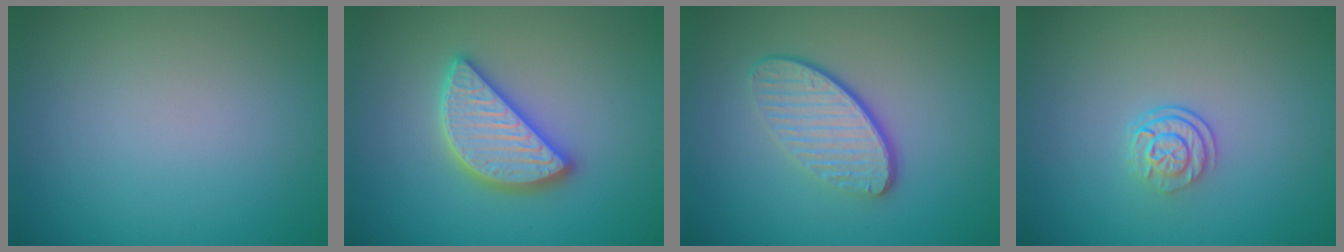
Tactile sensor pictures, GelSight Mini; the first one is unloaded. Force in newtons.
{"total": 4.7, "press": 4.7, "slide": 0.4}
{"total": 4.2, "press": 3.0, "slide": 3.0}
{"total": 2.5, "press": 1.8, "slide": 1.7}